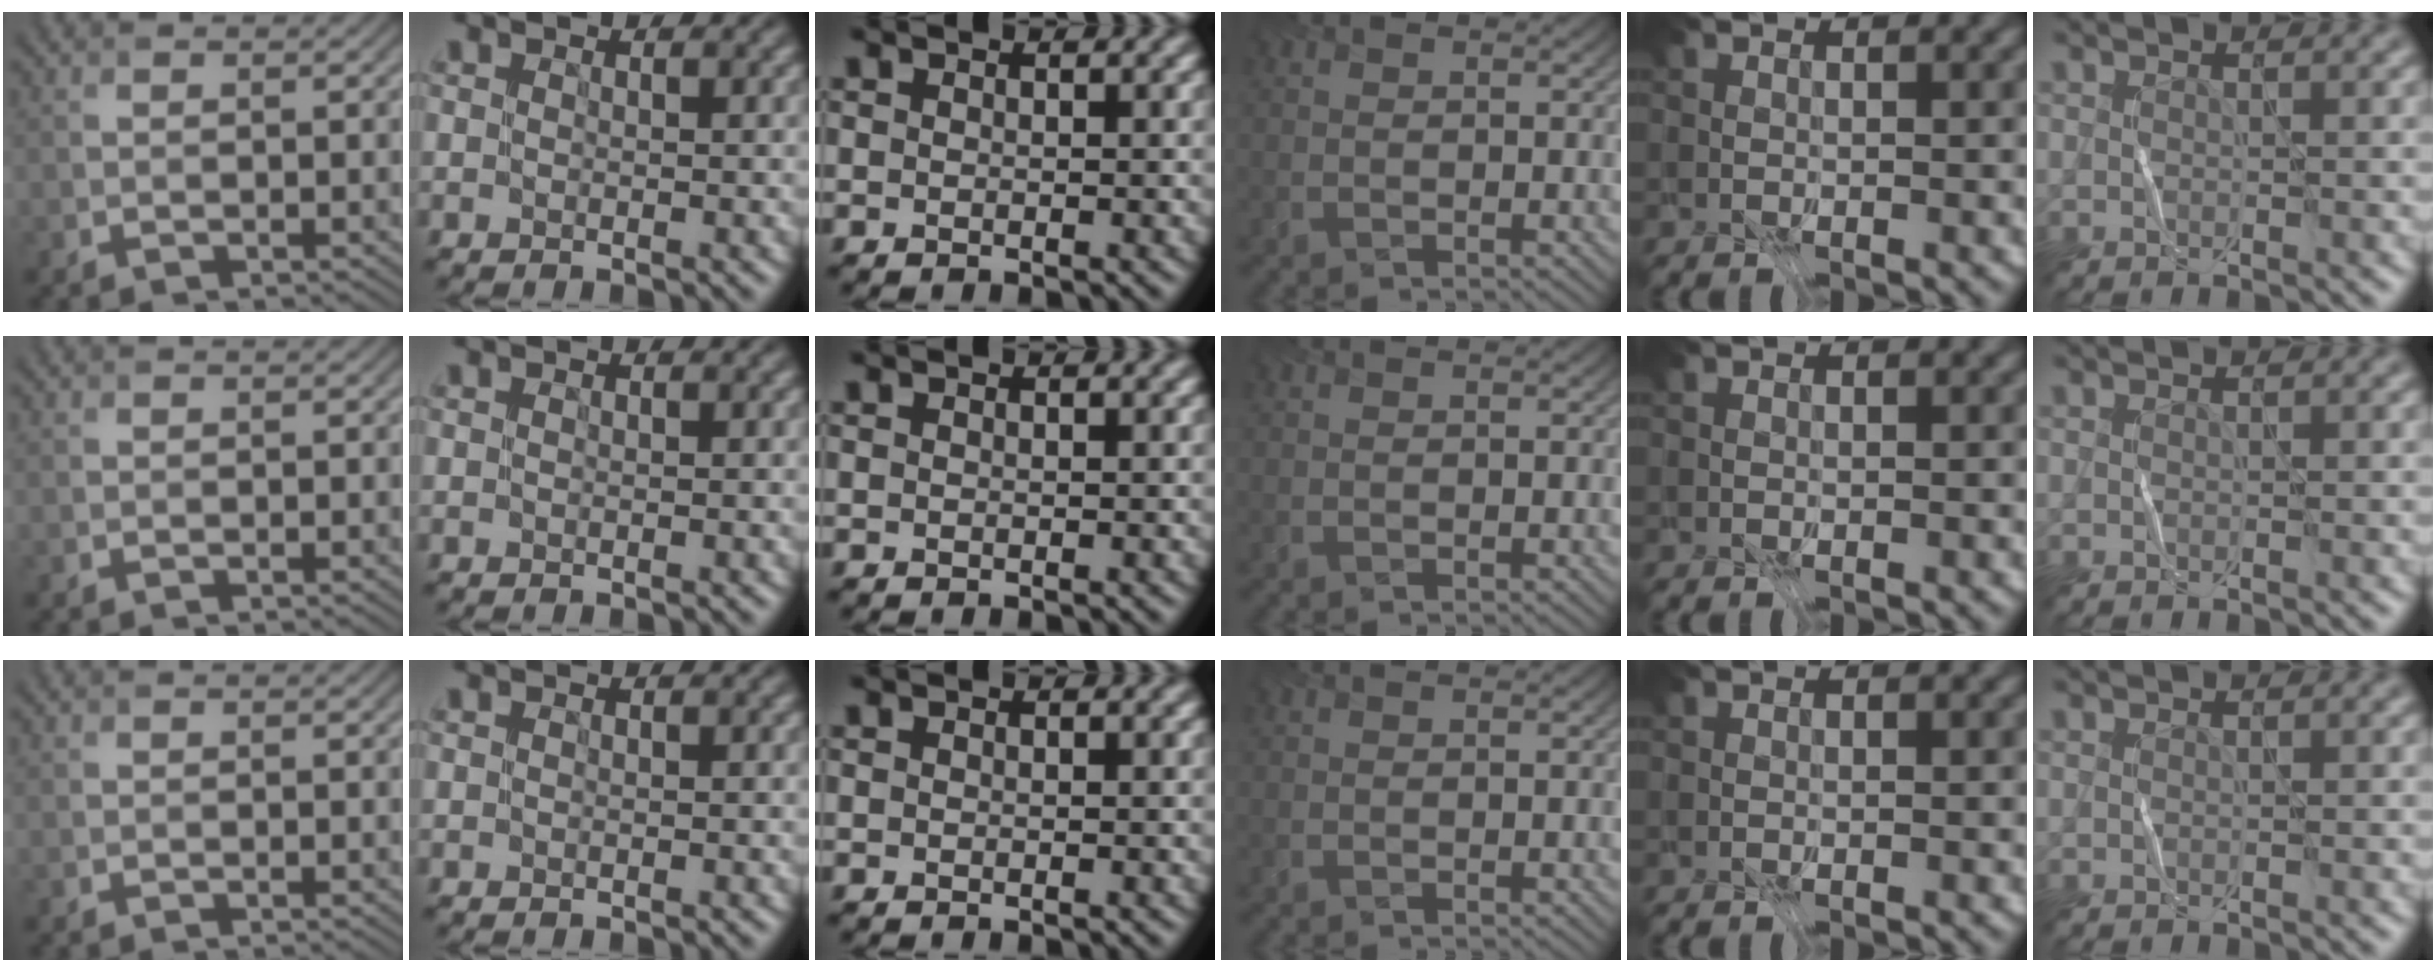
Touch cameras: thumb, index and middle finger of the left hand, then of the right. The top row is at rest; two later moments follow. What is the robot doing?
{"motion": "fold", "object": "receipt paper"}